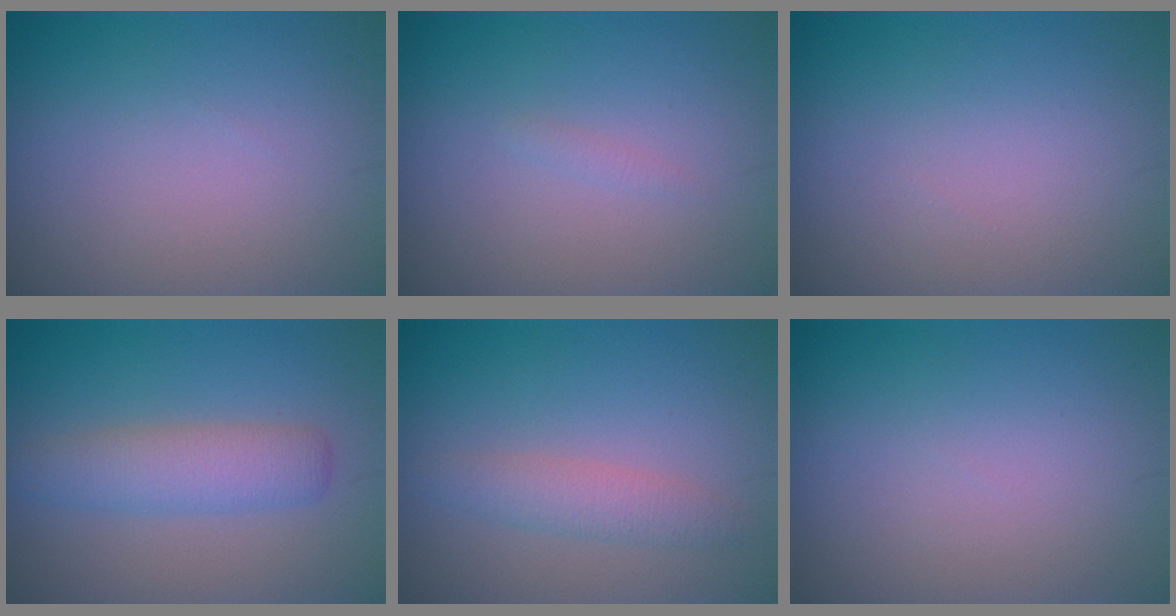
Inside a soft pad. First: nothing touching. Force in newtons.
{"total": 0.5, "press": 0.5, "slide": 0.1}
{"total": 0.0}
{"total": 3.7, "press": 3.7, "slide": 0.1}
{"total": 2.4, "press": 2.4, "slide": 0.0}
{"total": 0.0}